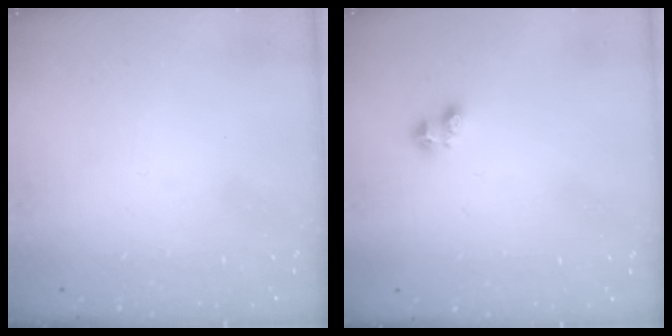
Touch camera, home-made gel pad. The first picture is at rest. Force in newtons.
{"total": 2.2, "press": 2.2, "slide": 0.5}